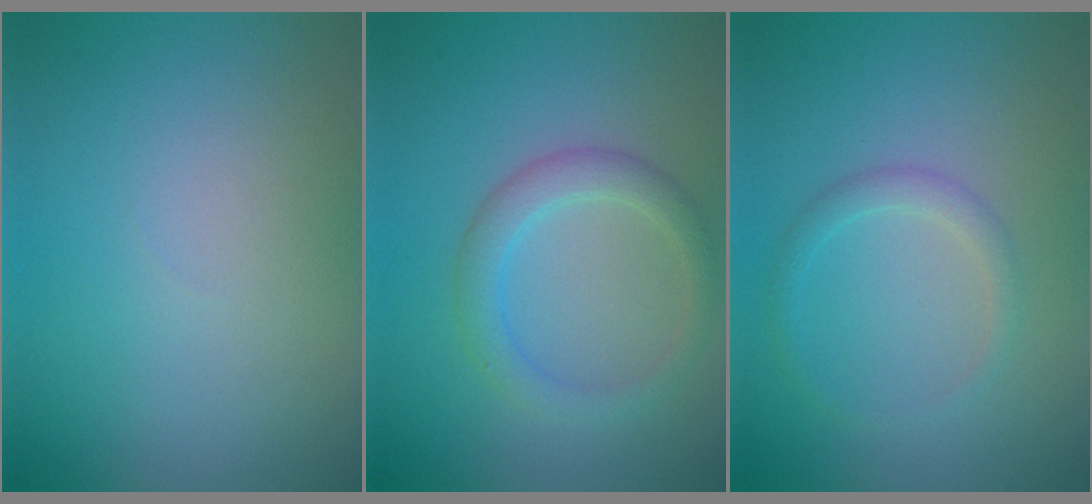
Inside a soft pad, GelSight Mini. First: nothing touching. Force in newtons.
{"total": 2.7, "press": 2.7, "slide": 0.1}
{"total": 1.5, "press": 1.5, "slide": 0.1}